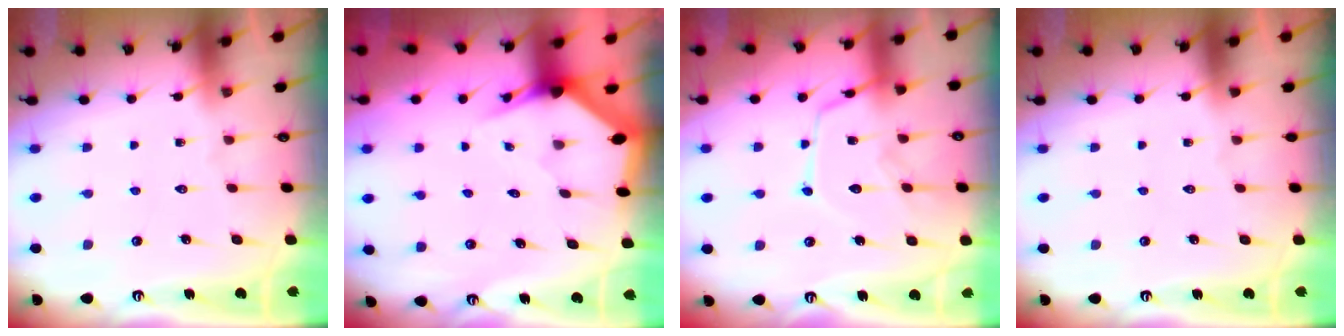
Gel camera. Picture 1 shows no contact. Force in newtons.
{"total": 3.2, "press": 3.2, "slide": 0.2}
{"total": 14.1, "press": 14.1, "slide": 1.2}
{"total": 0.0}